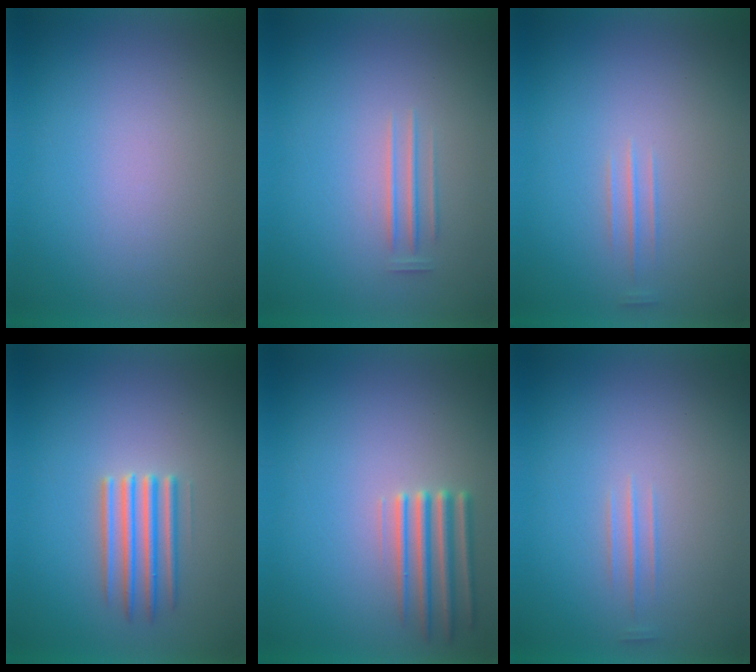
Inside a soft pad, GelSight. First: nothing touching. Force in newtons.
{"total": 1.2}
{"total": 1.2}
{"total": 2.5}
{"total": 2.3}
{"total": 1.1}